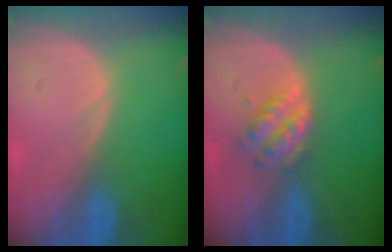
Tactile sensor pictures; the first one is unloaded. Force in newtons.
{"total": 4.9, "press": 4.3, "slide": 2.3}